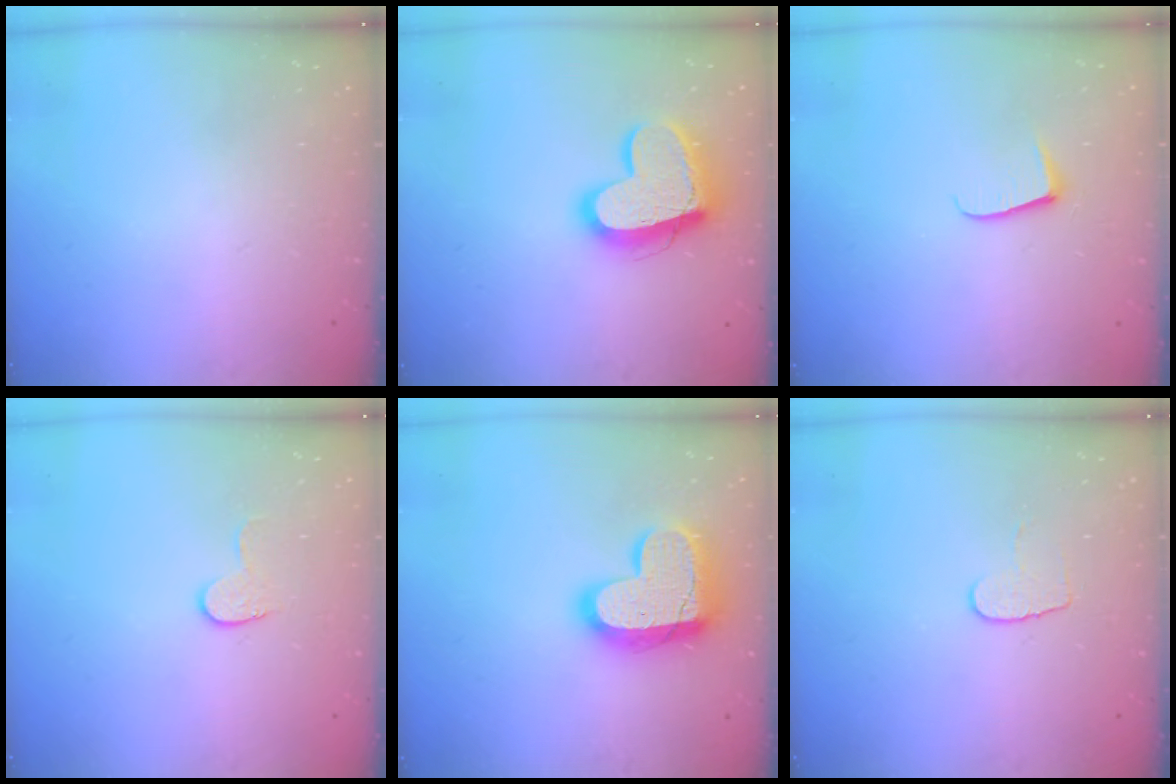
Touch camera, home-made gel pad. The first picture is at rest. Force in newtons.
{"total": 16.5, "press": 16.4, "slide": 1.5}
{"total": 5.4, "press": 5.4, "slide": 0.5}
{"total": 5.6, "press": 5.6, "slide": 0.5}
{"total": 18.0, "press": 17.9, "slide": 1.3}
{"total": 6.6, "press": 6.6, "slide": 0.6}